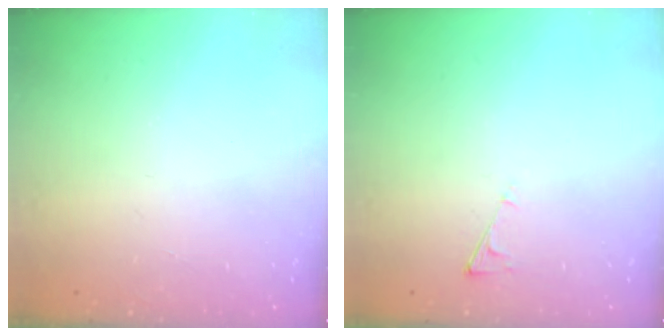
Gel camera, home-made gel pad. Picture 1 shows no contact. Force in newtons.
{"total": 3.1, "press": 3.1, "slide": 0.4}